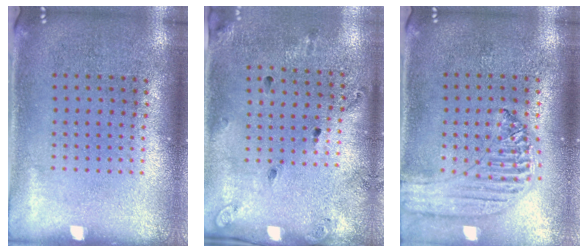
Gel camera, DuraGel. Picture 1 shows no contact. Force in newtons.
{"total": 1.8, "press": 1.2, "slide": 1.4}
{"total": 1.2, "press": 1.2, "slide": 0.1}